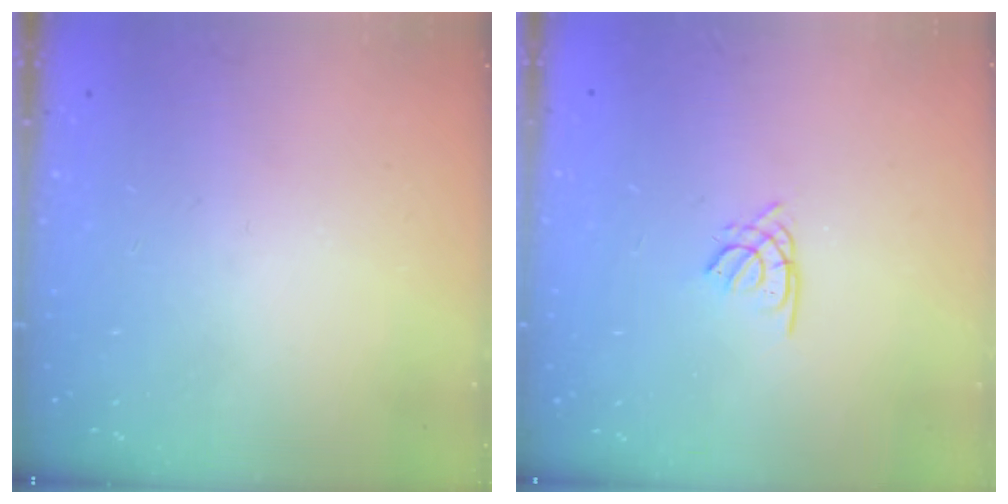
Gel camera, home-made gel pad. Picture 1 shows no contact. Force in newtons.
{"total": 1.4, "press": 1.4, "slide": 0.4}